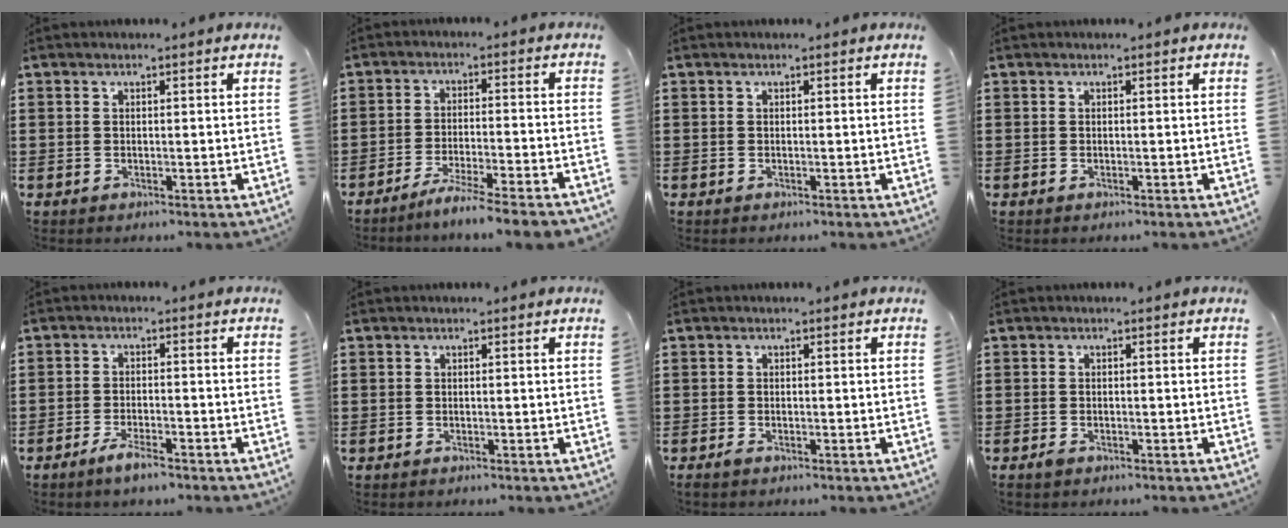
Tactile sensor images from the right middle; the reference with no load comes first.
{"total": 5.2, "force": [-4.6, -0.6, 2.3], "torque": [-0.041, -0.015, -0.087]}
{"total": 0.0}
{"total": 0.0}
{"total": 3.3, "force": [-2.5, 0.6, 2.1], "torque": [-0.042, 0.002, -0.048]}
{"total": 0.0}
{"total": 0.7, "force": [-0.6, 0.2, 0.4], "torque": [-0.011, -0.005, -0.010]}
{"total": 0.9, "force": [-0.6, 0.5, 0.5], "torque": [-0.010, -0.002, -0.013]}